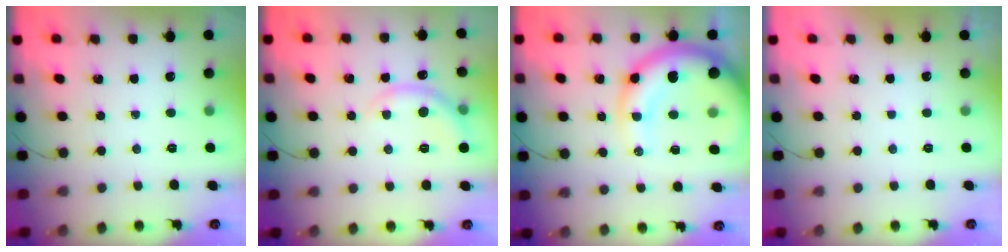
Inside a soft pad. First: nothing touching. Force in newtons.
{"total": 5.0, "press": 4.9, "slide": 0.8}
{"total": 15.9, "press": 15.4, "slide": 3.7}
{"total": 2.9, "press": 2.9, "slide": 0.1}